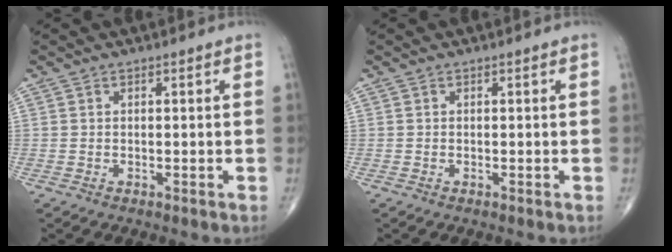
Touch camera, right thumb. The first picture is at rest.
{"total": 0.0}